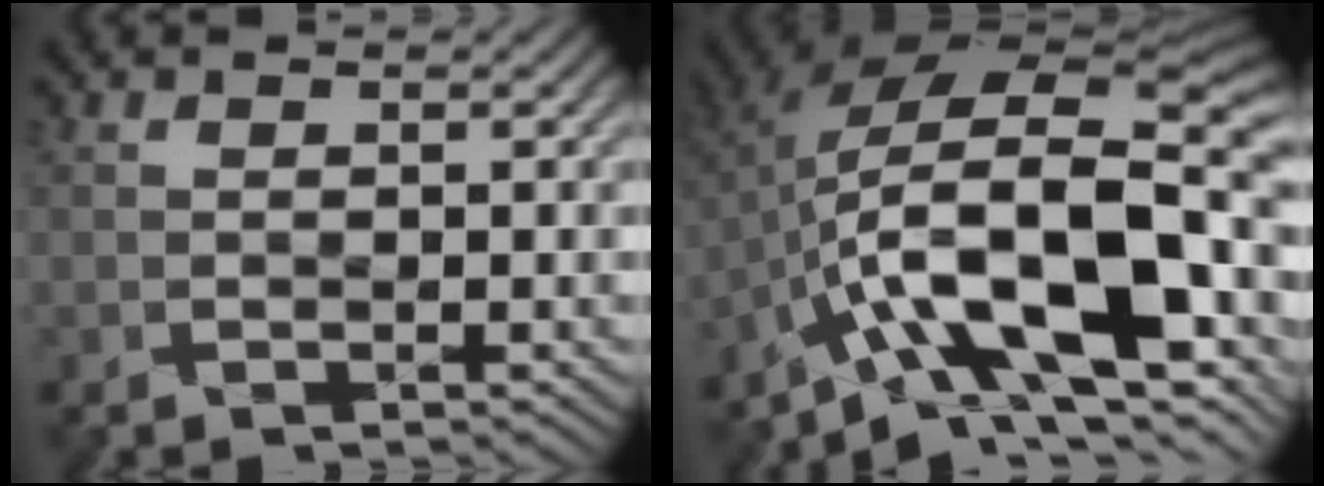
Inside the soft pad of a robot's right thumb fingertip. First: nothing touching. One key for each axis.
{"total": 18.8, "fx": -5.4, "fy": 8.5, "fz": 15.9, "tx": -0.264, "ty": 0.001, "tz": -0.091}